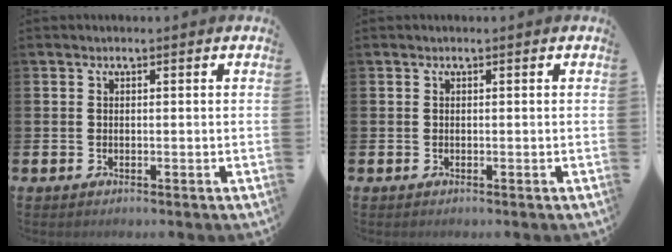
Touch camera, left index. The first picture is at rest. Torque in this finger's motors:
{"motor_torque": [-0.01, -0.01, 0.00, 0.00]}